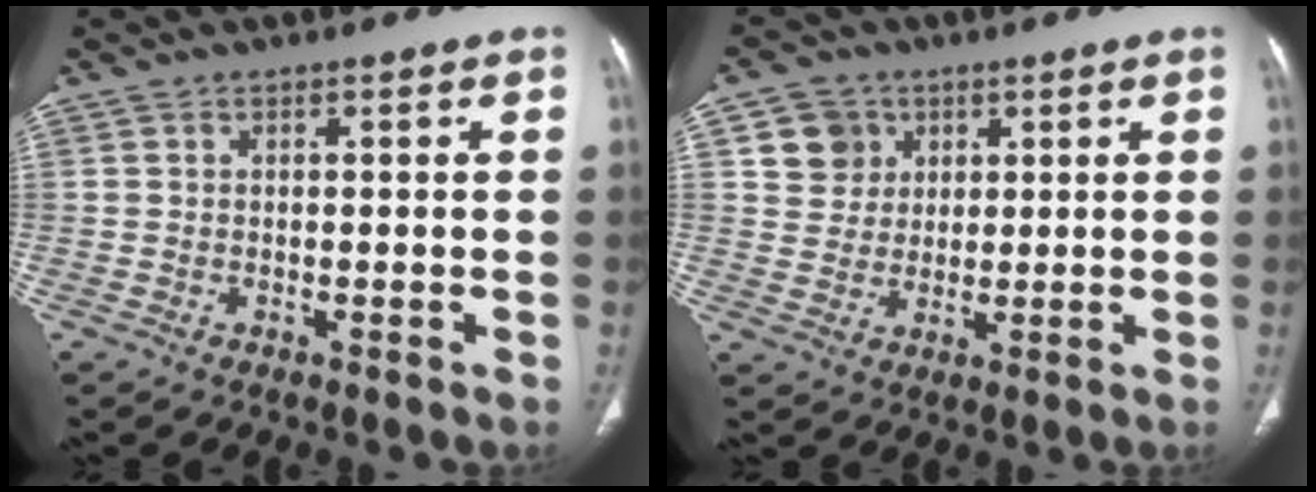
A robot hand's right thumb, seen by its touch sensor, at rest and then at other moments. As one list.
[{"total": 6.6, "force": [2.6, 5.9, 1.2], "torque": [0.011, -0.003, 0.049]}]